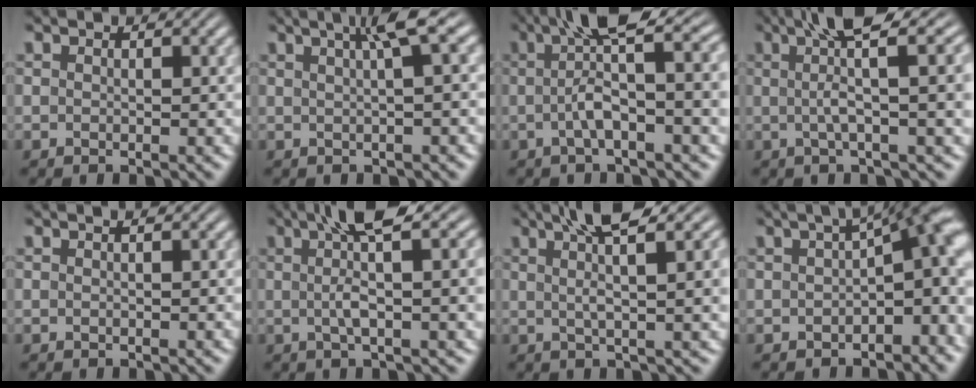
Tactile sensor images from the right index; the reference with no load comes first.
{"total": 4.4, "force": [2.1, 0.9, 3.8], "torque": [-0.048, 0.019, 0.026]}
{"total": 5.5, "force": [1.0, 0.5, 5.4], "torque": [-0.081, 0.013, 0.010]}
{"total": 5.7, "force": [2.3, 0.3, 5.2], "torque": [-0.084, 0.009, 0.032]}
{"total": 0.0}
{"total": 5.4, "force": [2.0, 0.6, 5.0], "torque": [-0.086, 0.007, 0.029]}
{"total": 5.9, "force": [3.3, 0.7, 4.8], "torque": [-0.081, 0.006, 0.051]}
{"total": 4.8, "force": [-0.1, 1.6, 4.6], "torque": [-0.056, -0.001, 0.002]}